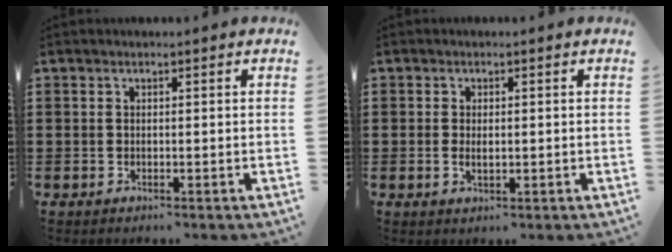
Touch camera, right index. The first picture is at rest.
{"total": 1.6, "force": [0.0, 0.8, 1.4], "torque": [-0.028, 0.004, -0.001]}